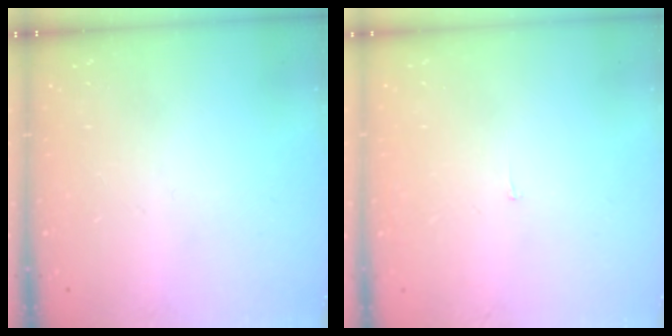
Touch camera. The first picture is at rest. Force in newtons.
{"total": 1.9, "press": 1.9, "slide": 0.1}